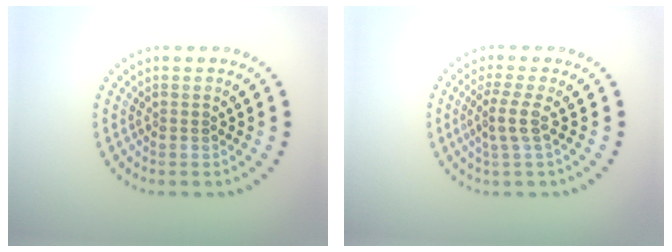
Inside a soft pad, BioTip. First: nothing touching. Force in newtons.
{"total": 2.2, "press": 1.7, "slide": 1.4}